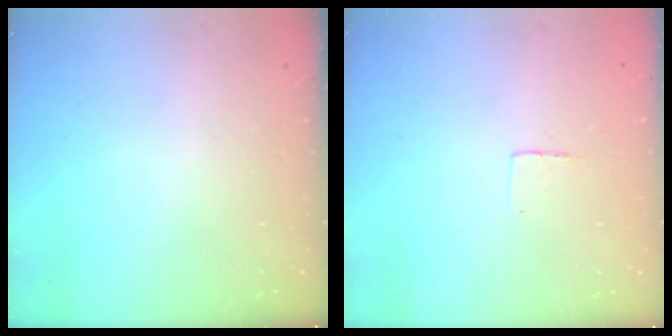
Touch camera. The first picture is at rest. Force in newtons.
{"total": 3.0, "press": 3.0, "slide": 0.2}